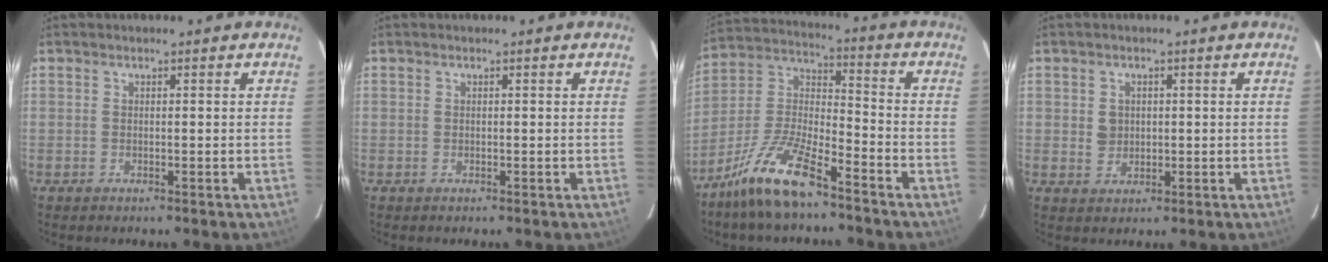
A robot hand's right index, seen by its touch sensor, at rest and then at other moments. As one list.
[{"total": 0.0}, {"total": 13.8, "force": [-9.8, 3.7, 9.0], "torque": [-0.197, 0.010, -0.190]}, {"total": 3.0, "force": [0.3, 2.7, 1.2], "torque": [-0.020, 0.005, 0.009]}]